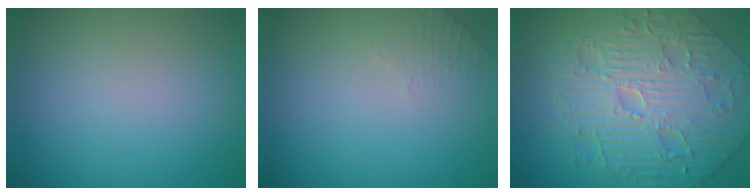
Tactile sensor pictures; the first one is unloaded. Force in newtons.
{"total": 1.3, "press": 1.2, "slide": 0.3}
{"total": 8.4, "press": 6.7, "slide": 5.2}